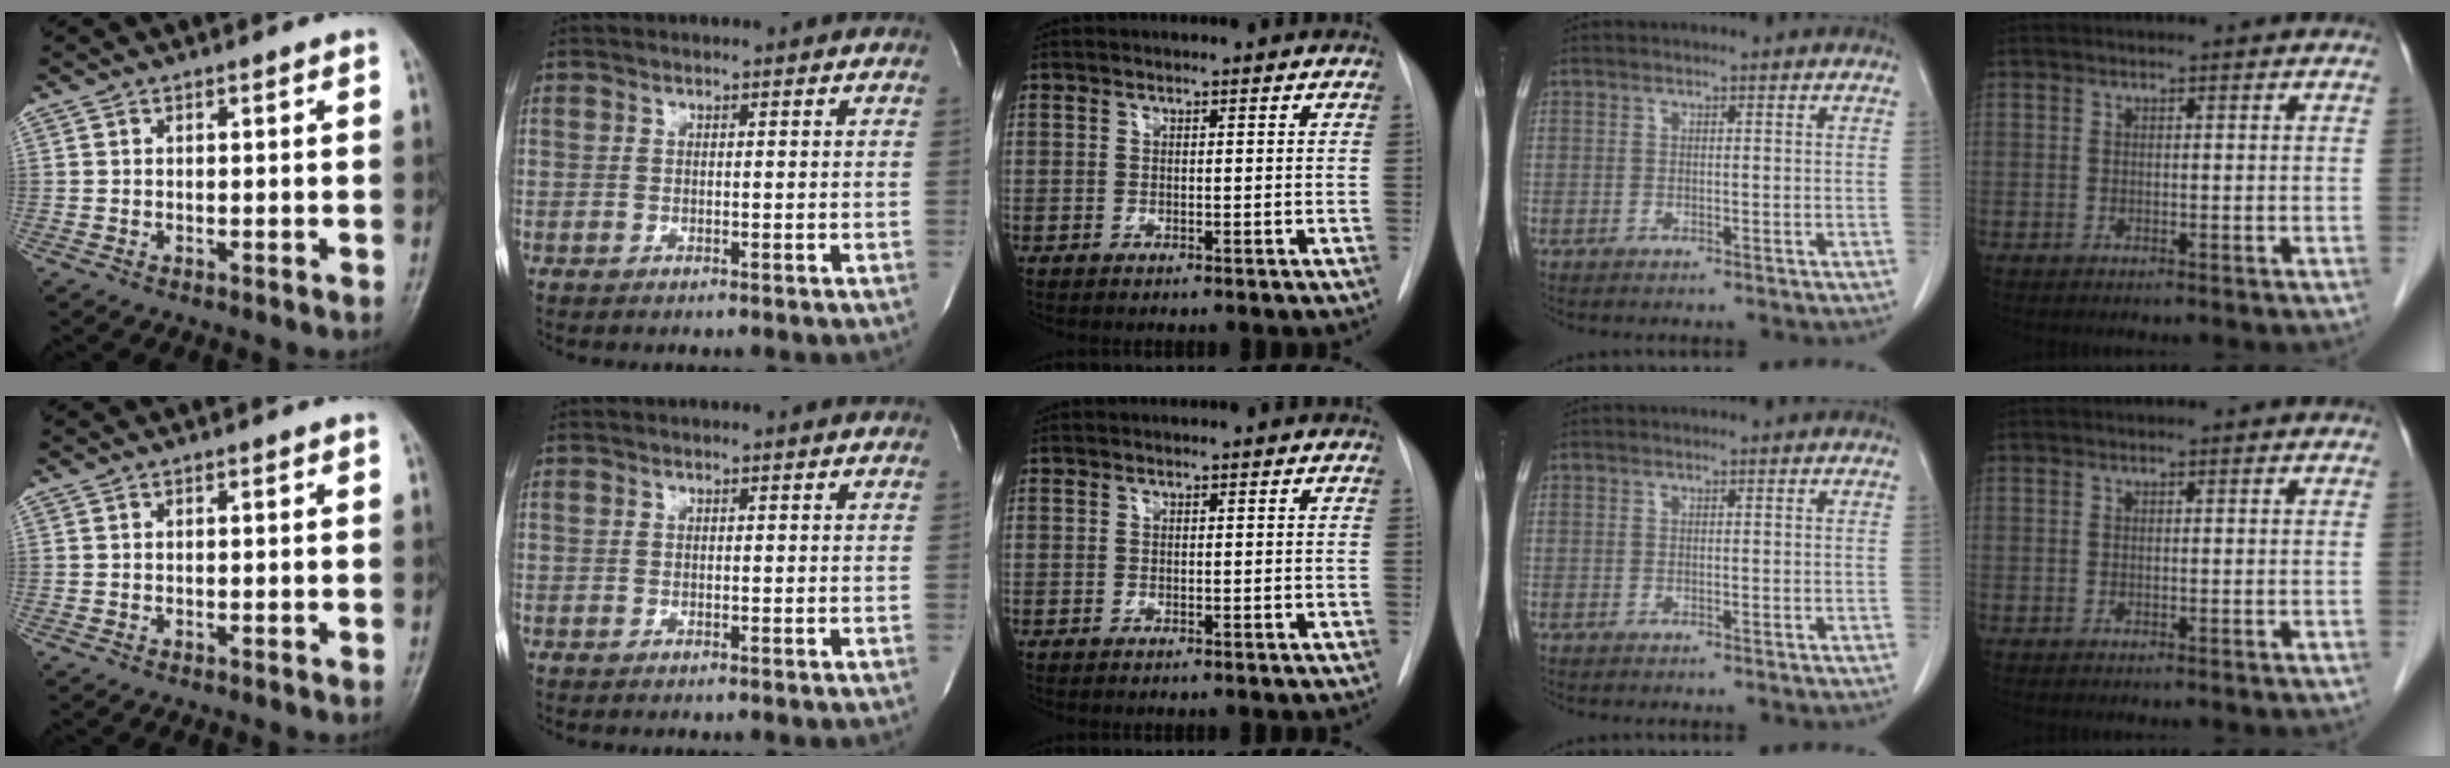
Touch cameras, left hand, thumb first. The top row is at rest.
{}